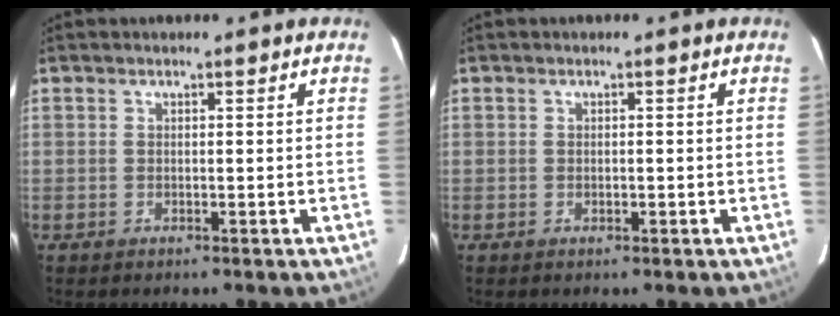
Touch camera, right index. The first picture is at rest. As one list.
[{"total": 0.6, "force": [-0.1, 0.3, 0.5], "torque": [-0.009, -0.001, 0.000]}]